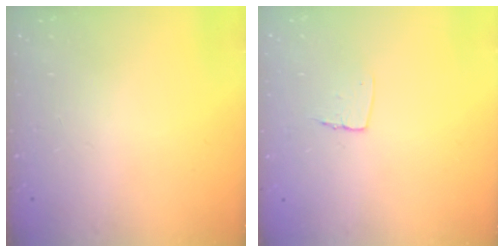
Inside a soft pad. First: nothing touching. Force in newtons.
{"total": 5.0, "press": 5.0, "slide": 0.3}